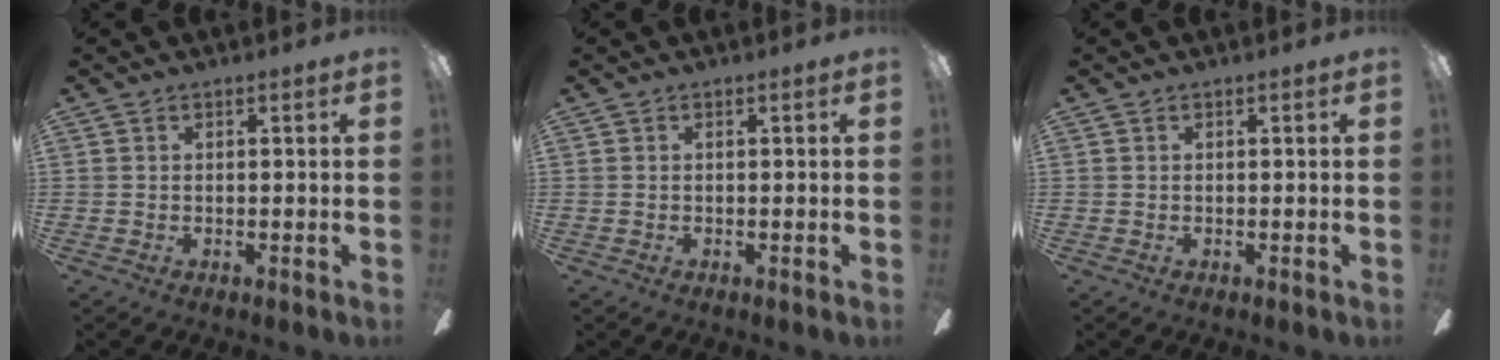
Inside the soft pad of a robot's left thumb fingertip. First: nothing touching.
{"total": 0.0}
{"total": 0.0}